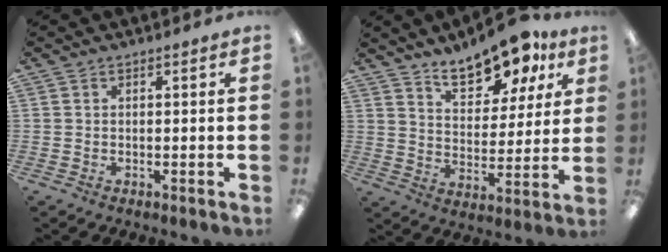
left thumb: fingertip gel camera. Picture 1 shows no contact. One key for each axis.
{"total": 13.8, "fx": 11.3, "fy": 5.3, "fz": 6.0, "tx": -0.093, "ty": -0.074, "tz": 0.201}